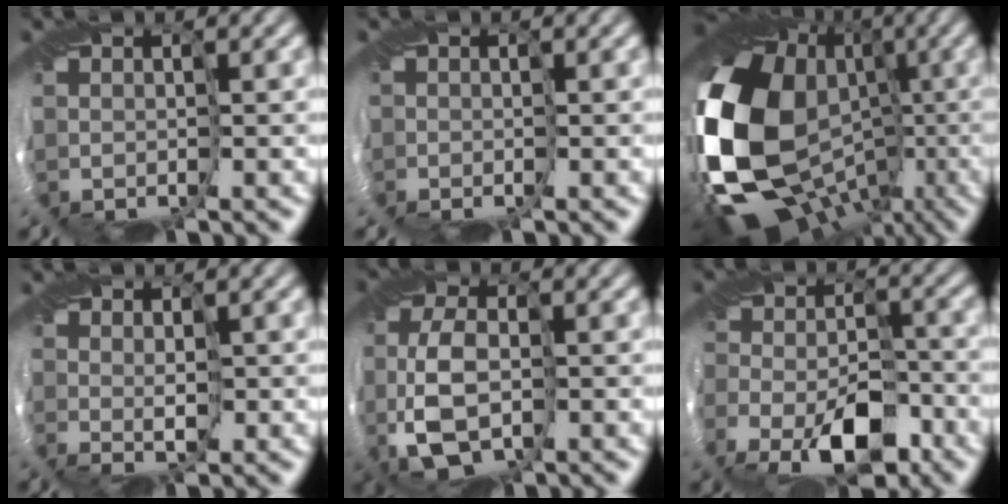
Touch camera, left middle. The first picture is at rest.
{"total": 0.5, "force": [-0.2, 0.2, -0.4], "torque": [0.008, -0.005, -0.007]}
{"total": 17.0, "force": [-4.3, 12.9, 10.2], "torque": [-0.217, -0.014, -0.085]}
{"total": 0.8, "force": [0.6, -0.5, 0.0], "torque": [0.002, 0.000, 0.011]}
{"total": 4.8, "force": [-2.2, 2.2, 3.6], "torque": [-0.074, -0.009, -0.041]}
{"total": 5.3, "force": [-3.3, 2.4, 3.3], "torque": [-0.050, -0.016, -0.055]}